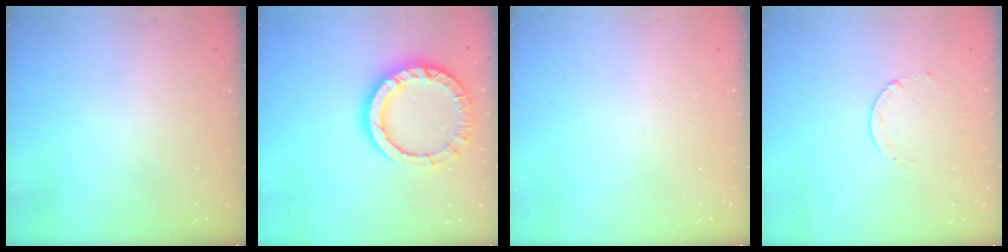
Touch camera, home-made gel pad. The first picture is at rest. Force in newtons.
{"total": 14.0, "press": 14.0, "slide": 1.2}
{"total": 0.0}
{"total": 1.7, "press": 1.7, "slide": 0.2}